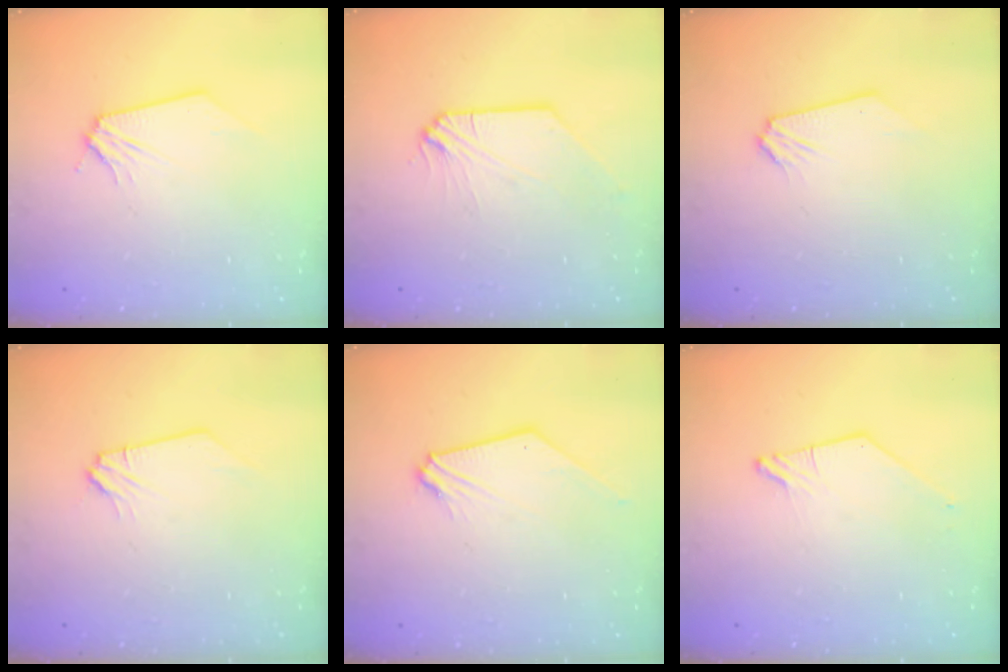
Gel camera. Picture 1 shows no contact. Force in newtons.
{"total": 0.0}
{"total": 0.0}
{"total": 0.0}
{"total": 3.0, "press": 3.0, "slide": 0.5}
{"total": 1.3, "press": 1.3, "slide": 0.2}